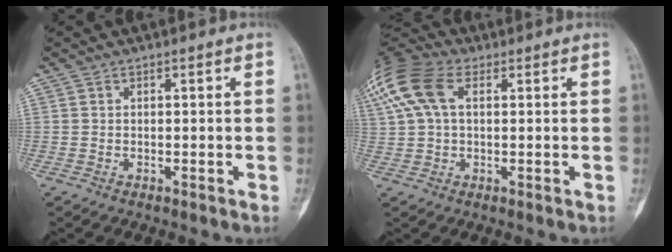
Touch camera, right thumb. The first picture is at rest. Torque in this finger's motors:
{"motor_torque": [-0.17, 2.19, 0.88, -0.11, 0.15]}